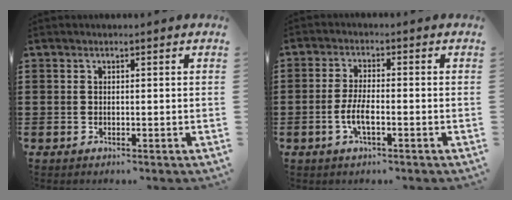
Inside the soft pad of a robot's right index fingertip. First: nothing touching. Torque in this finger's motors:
{"motor_torque": [1.46, 0.68, 0.54, 0.11]}